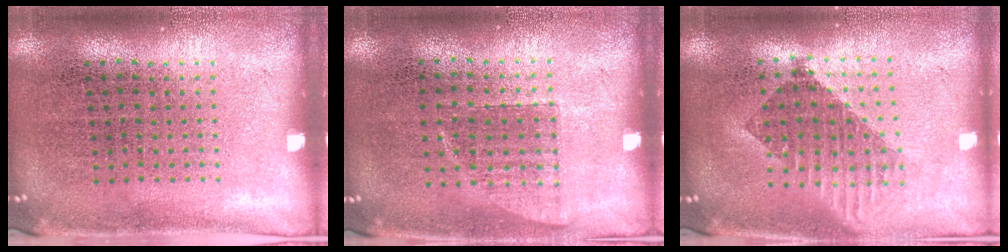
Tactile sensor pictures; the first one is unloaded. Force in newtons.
{"total": 0.7, "press": 0.7, "slide": 0.2}
{"total": 1.7, "press": 1.4, "slide": 1.0}